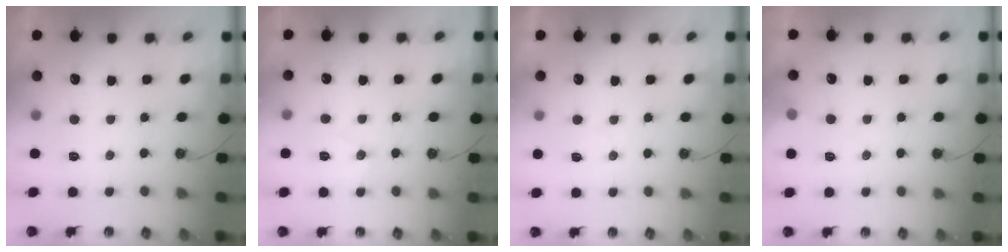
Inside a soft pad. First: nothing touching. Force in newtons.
{"total": 7.8, "press": 7.8, "slide": 0.4}
{"total": 4.8, "press": 4.8, "slide": 0.6}
{"total": 3.7, "press": 3.7, "slide": 0.6}